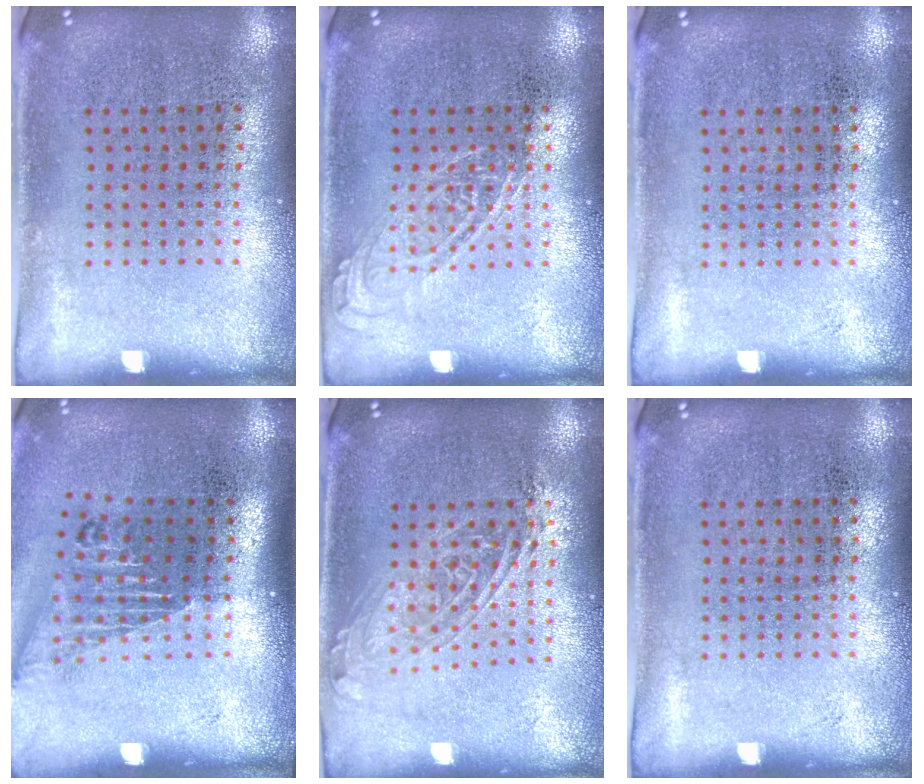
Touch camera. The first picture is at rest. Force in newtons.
{"total": 1.8, "press": 1.8, "slide": 0.2}
{"total": 0.0}
{"total": 1.6, "press": 1.3, "slide": 0.9}
{"total": 1.7, "press": 1.4, "slide": 0.9}
{"total": 0.0}